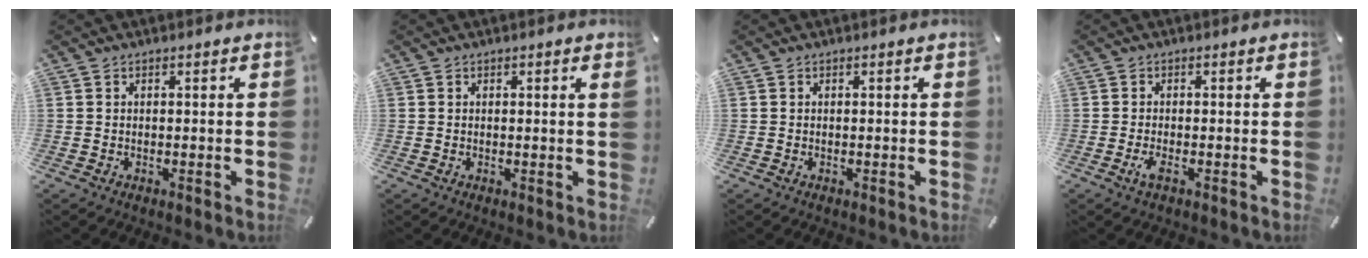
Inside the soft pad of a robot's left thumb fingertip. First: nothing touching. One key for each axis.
{"total": 0.7, "fx": 0.1, "fy": 0.0, "fz": 0.7, "tx": -0.012, "ty": 0.001, "tz": 0.001}
{"total": 0.0}
{"total": 2.3, "fx": -1.0, "fy": 0.5, "fz": 2.0, "tx": -0.046, "ty": -0.004, "tz": -0.020}